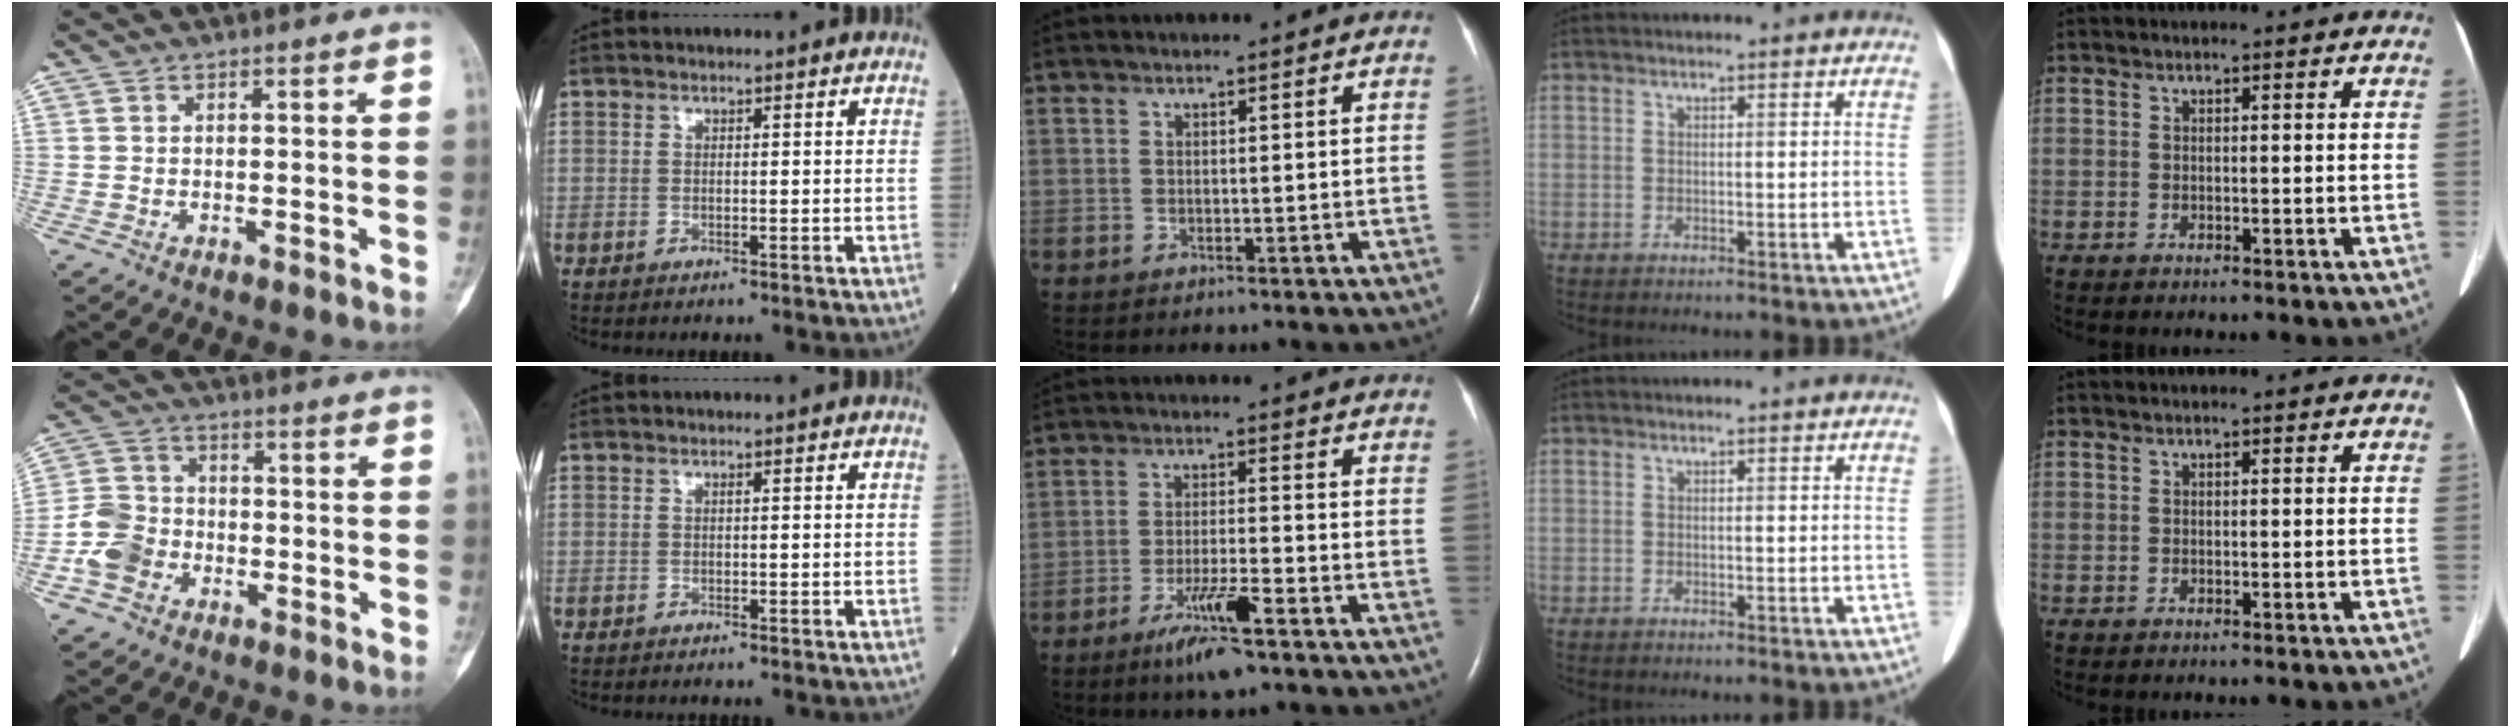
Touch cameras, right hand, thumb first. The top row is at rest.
{"thumb": {"total": 7.9, "force": [-2.9, 6.4, 3.5], "torque": [-0.055, 0.026, -0.059]}, "middle": {"total": 7.5, "force": [-4.9, 0.2, 5.6], "torque": [-0.111, -0.015, -0.087]}}